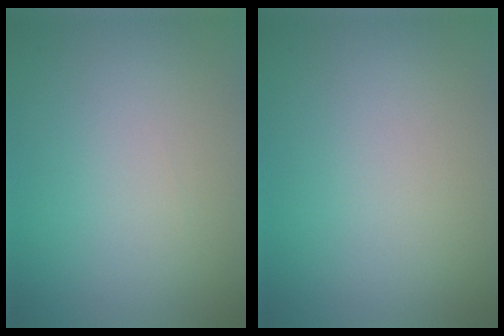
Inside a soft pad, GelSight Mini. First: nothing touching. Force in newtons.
{"total": 0.0}